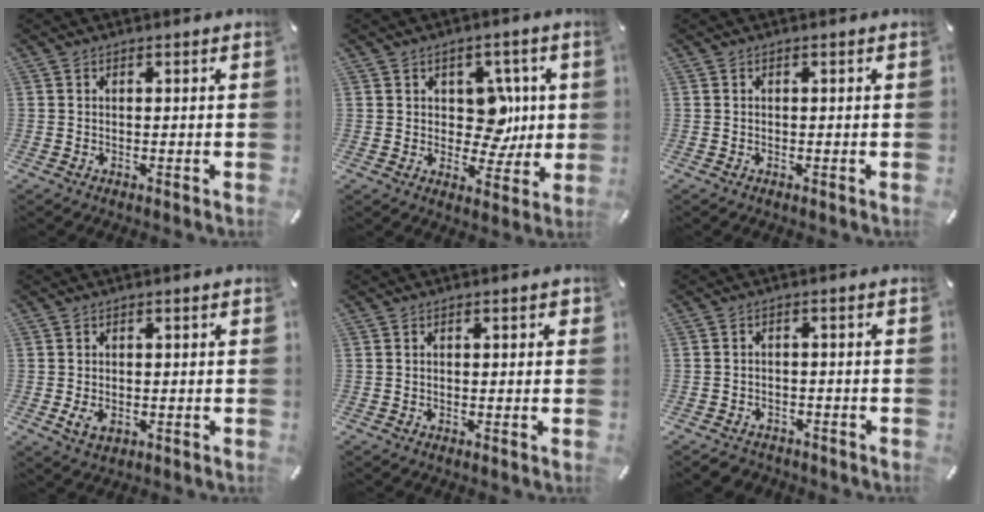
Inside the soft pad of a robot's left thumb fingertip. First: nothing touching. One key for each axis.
{"total": 9.7, "fx": 1.8, "fy": 7.7, "fz": 5.7, "tx": -0.064, "ty": -0.009, "tz": 0.031}
{"total": 0.0}
{"total": 3.1, "fx": -0.9, "fy": 2.1, "fz": 2.1, "tx": -0.050, "ty": -0.002, "tz": -0.018}
{"total": 1.3, "fx": -0.1, "fy": 0.6, "fz": 1.1, "tx": -0.020, "ty": 0.003, "tz": -0.003}
{"total": 3.0, "fx": -2.4, "fy": 1.7, "fz": 0.6, "tx": -0.017, "ty": 0.012, "tz": -0.051}